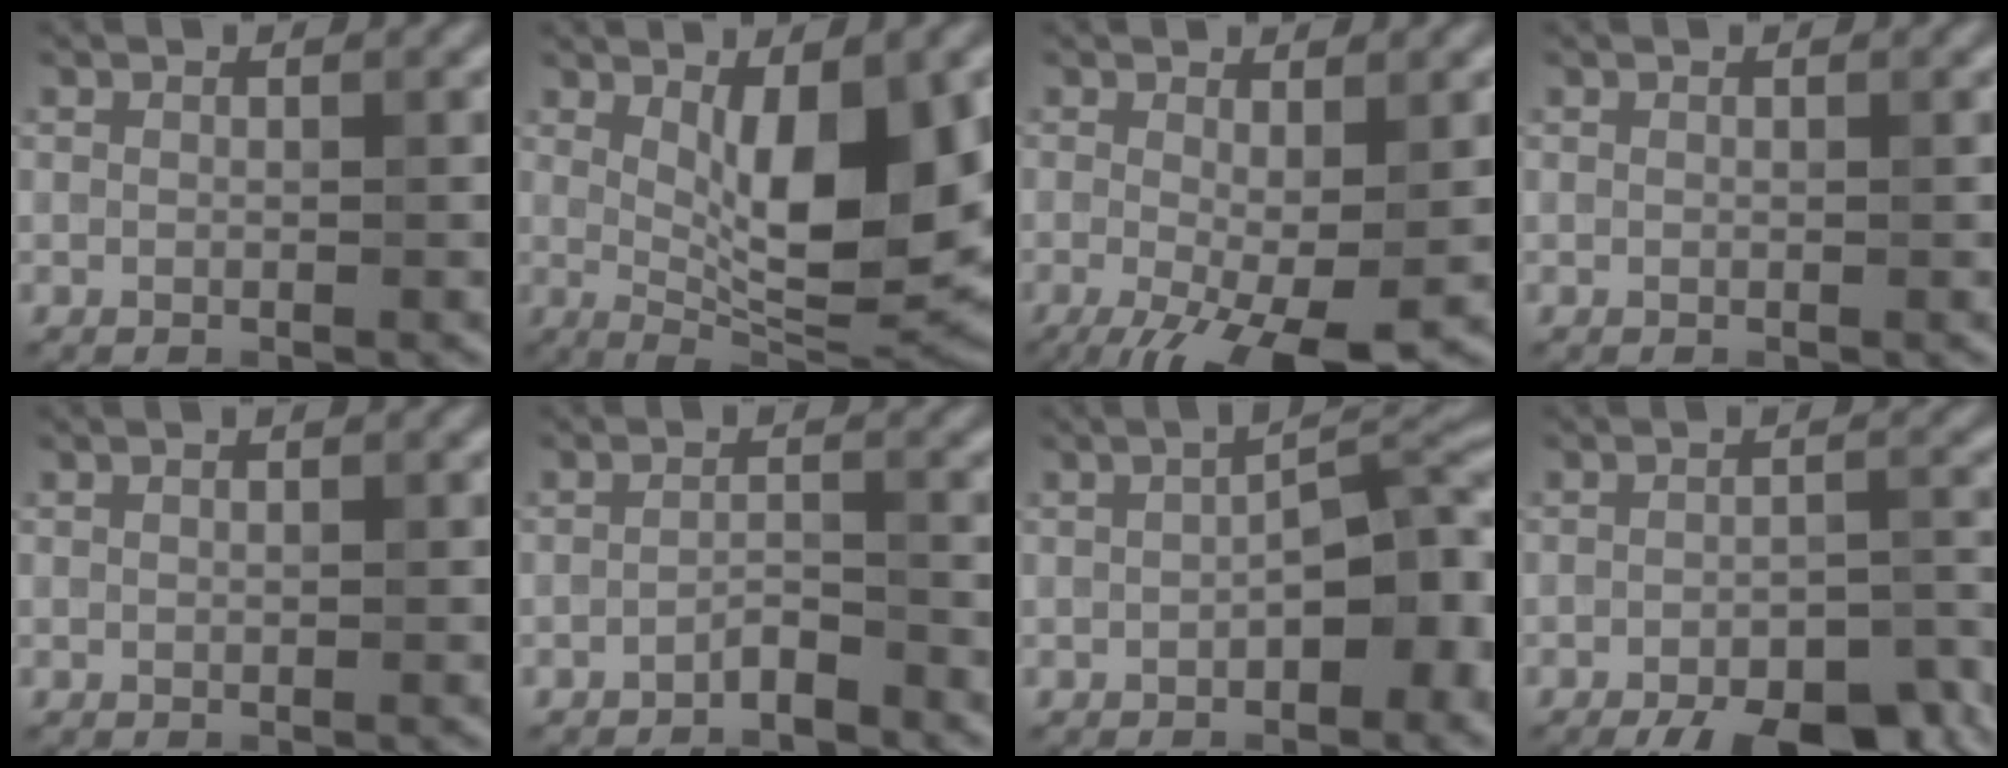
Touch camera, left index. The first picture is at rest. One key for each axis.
{"total": 10.7, "fx": 1.4, "fy": 3.5, "fz": 10.0, "tx": -0.142, "ty": -0.010, "tz": 0.028}
{"total": 6.6, "fx": -2.3, "fy": 2.0, "fz": 5.9, "tx": -0.107, "ty": -0.016, "tz": -0.032}
{"total": 0.0}
{"total": 0.8, "fx": 0.2, "fy": 0.3, "fz": 0.7, "tx": -0.010, "ty": 0.002, "tz": 0.002}
{"total": 1.8, "fx": -1.5, "fy": 0.3, "fz": 0.8, "tx": -0.014, "ty": 0.008, "tz": -0.030}
{"total": 6.6, "fx": -1.2, "fy": 2.8, "fz": 5.8, "tx": -0.072, "ty": 0.013, "tz": -0.022}
{"total": 9.8, "fx": -7.4, "fy": 3.3, "fz": 5.5, "tx": -0.066, "ty": -0.015, "tz": -0.091}